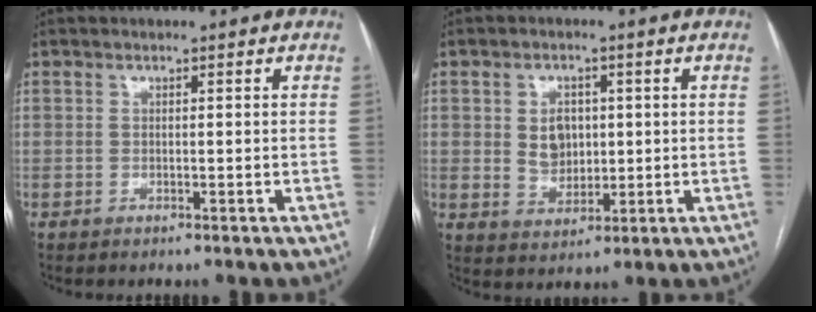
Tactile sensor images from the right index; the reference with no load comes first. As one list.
[{"total": 5.1, "force": [0.8, 3.9, 3.2], "torque": [-0.056, 0.005, 0.026]}]